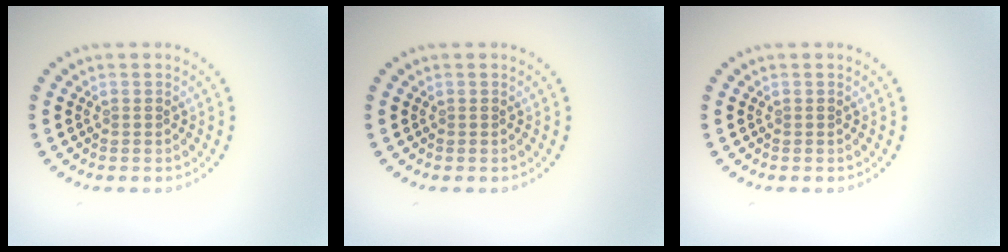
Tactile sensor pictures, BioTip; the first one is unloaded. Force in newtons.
{"total": 0.0}
{"total": 0.0}